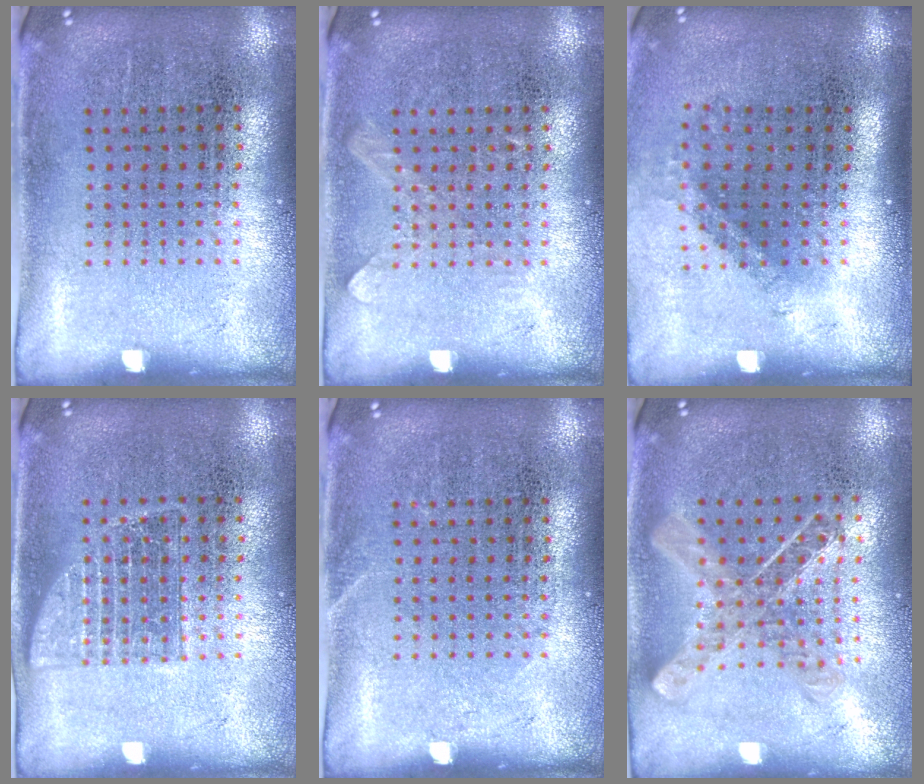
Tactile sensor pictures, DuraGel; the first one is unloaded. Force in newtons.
{"total": 0.8, "press": 0.8, "slide": 0.2}
{"total": 1.3, "press": 0.9, "slide": 0.9}
{"total": 1.0, "press": 1.0, "slide": 0.2}
{"total": 0.5, "press": 0.5, "slide": 0.1}
{"total": 1.0, "press": 1.0, "slide": 0.2}